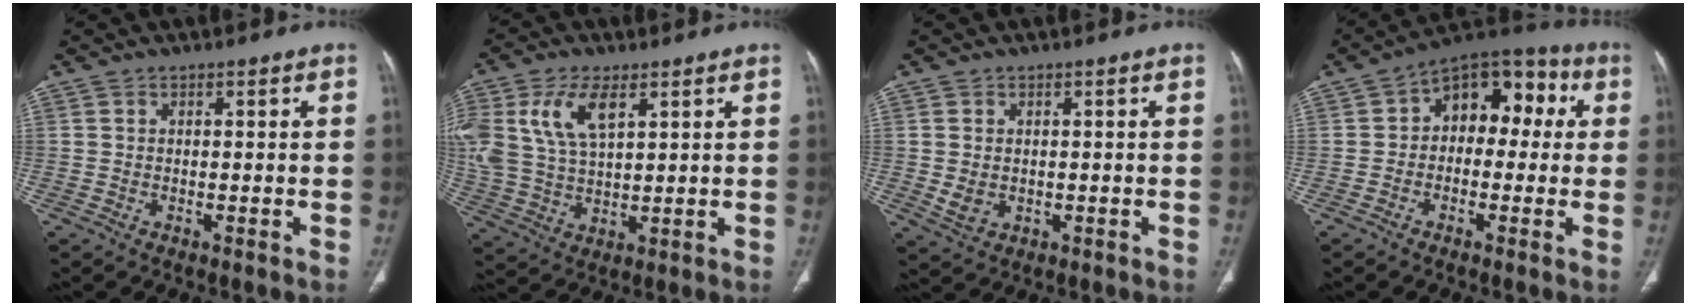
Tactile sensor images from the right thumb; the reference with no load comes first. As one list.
[{"total": 13.5, "force": [5.4, 7.2, 10.2], "torque": [-0.222, -0.007, 0.111]}, {"total": 3.4, "force": [0.0, 2.6, 2.2], "torque": [-0.040, -0.004, 0.010]}, {"total": 12.5, "force": [1.7, 8.3, 9.1], "torque": [-0.072, 0.042, 0.007]}]